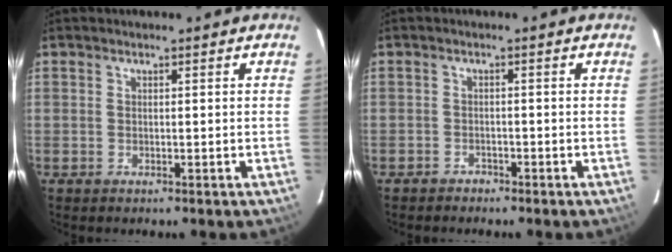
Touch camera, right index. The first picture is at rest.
{"total": 2.0, "force": [-1.8, 0.7, -0.5], "torque": [0.000, 0.003, -0.033]}